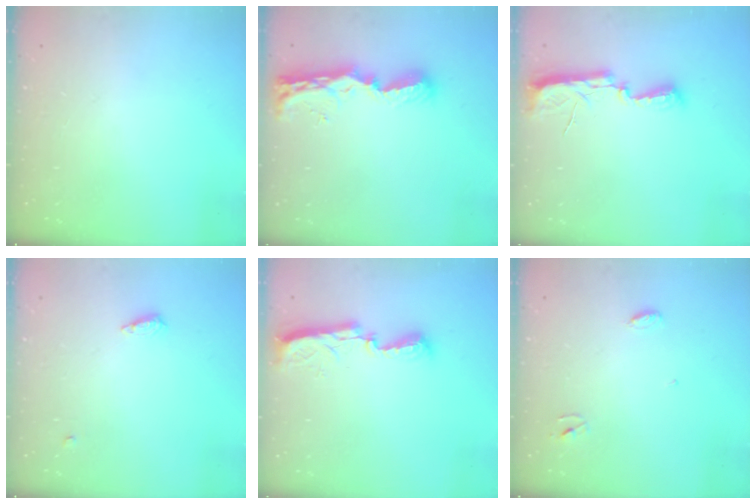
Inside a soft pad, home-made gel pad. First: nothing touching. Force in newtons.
{"total": 8.6, "press": 8.5, "slide": 1.0}
{"total": 10.3, "press": 8.9, "slide": 5.2}
{"total": 5.5, "press": 5.4, "slide": 1.0}
{"total": 8.3, "press": 8.3, "slide": 0.9}
{"total": 3.3, "press": 3.3, "slide": 0.3}